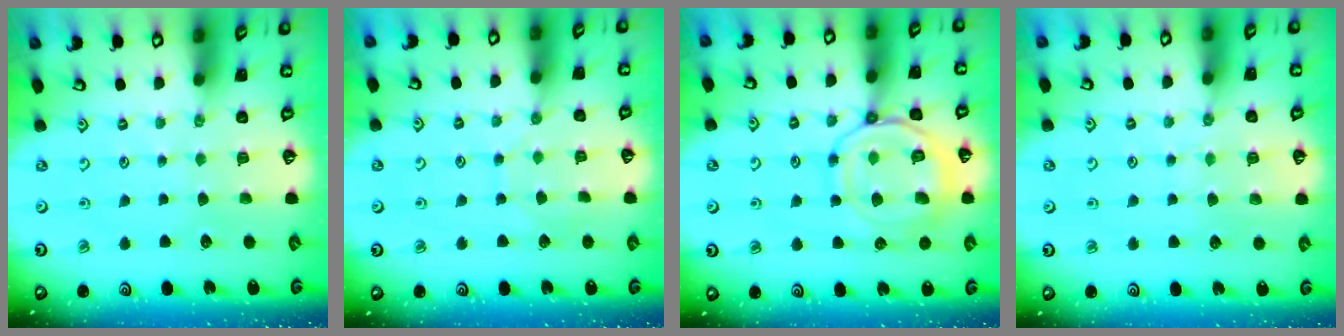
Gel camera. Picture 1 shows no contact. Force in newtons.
{"total": 3.8, "press": 3.8, "slide": 0.3}
{"total": 14.8, "press": 14.8, "slide": 1.4}
{"total": 4.8, "press": 4.8, "slide": 0.6}